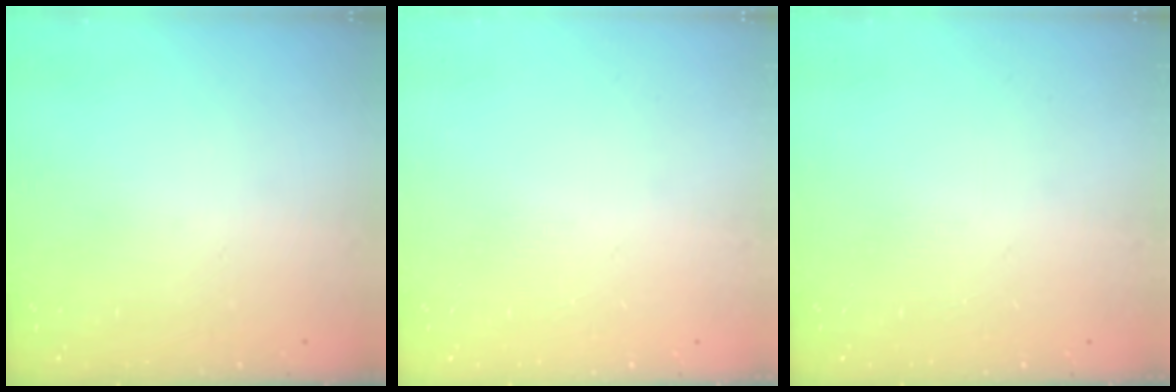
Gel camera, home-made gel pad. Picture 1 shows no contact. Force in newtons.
{"total": 0.0}
{"total": 0.0}